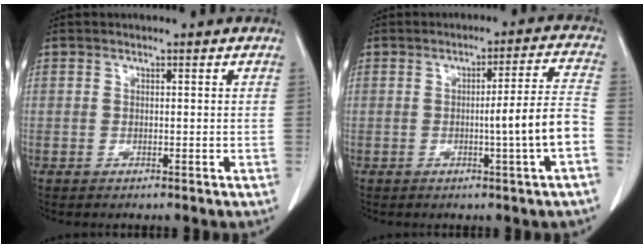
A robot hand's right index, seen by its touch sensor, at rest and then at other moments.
{"total": 7.9, "force": [-2.2, -1.1, 7.5], "torque": [-0.101, 0.002, -0.032]}